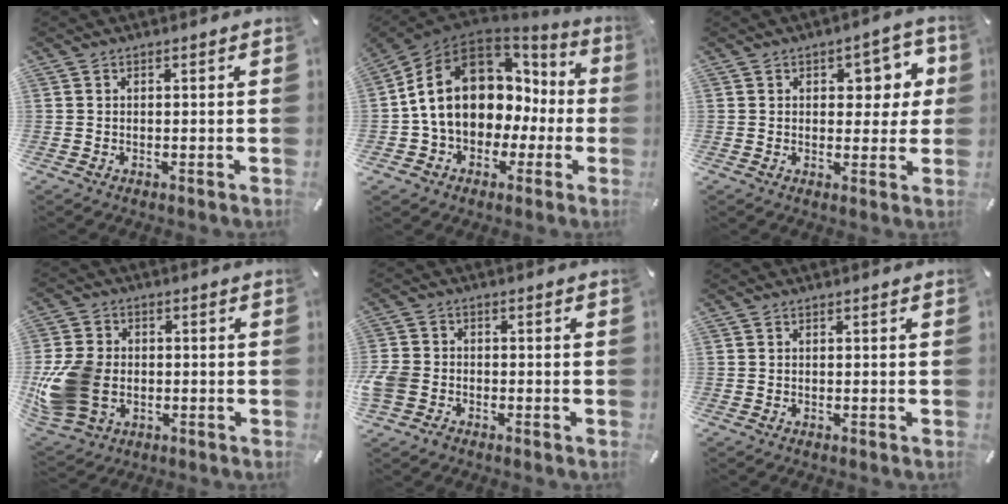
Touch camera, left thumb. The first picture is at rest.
{"total": 17.2, "force": [2.0, 13.4, 10.5], "torque": [-0.206, -0.005, 0.038]}
{"total": 7.6, "force": [2.2, 4.9, 5.4], "torque": [-0.057, -0.005, 0.029]}
{"total": 15.6, "force": [-2.4, 12.4, 9.3], "torque": [-0.198, 0.016, -0.042]}
{"total": 4.5, "force": [-2.2, 3.6, 1.7], "torque": [-0.047, 0.008, -0.044]}
{"total": 0.0}